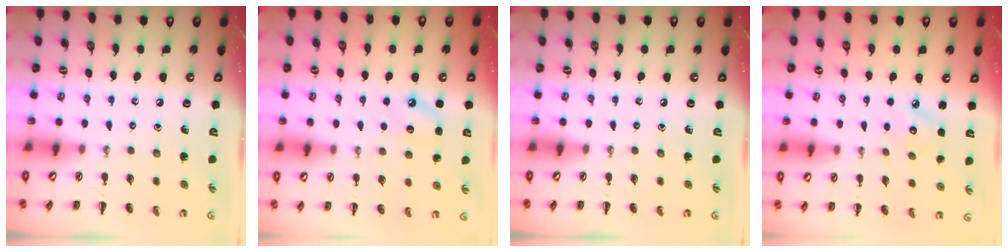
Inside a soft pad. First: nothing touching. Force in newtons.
{"total": 6.4, "press": 6.2, "slide": 1.8}
{"total": 0.0}
{"total": 4.0, "press": 3.9, "slide": 0.8}